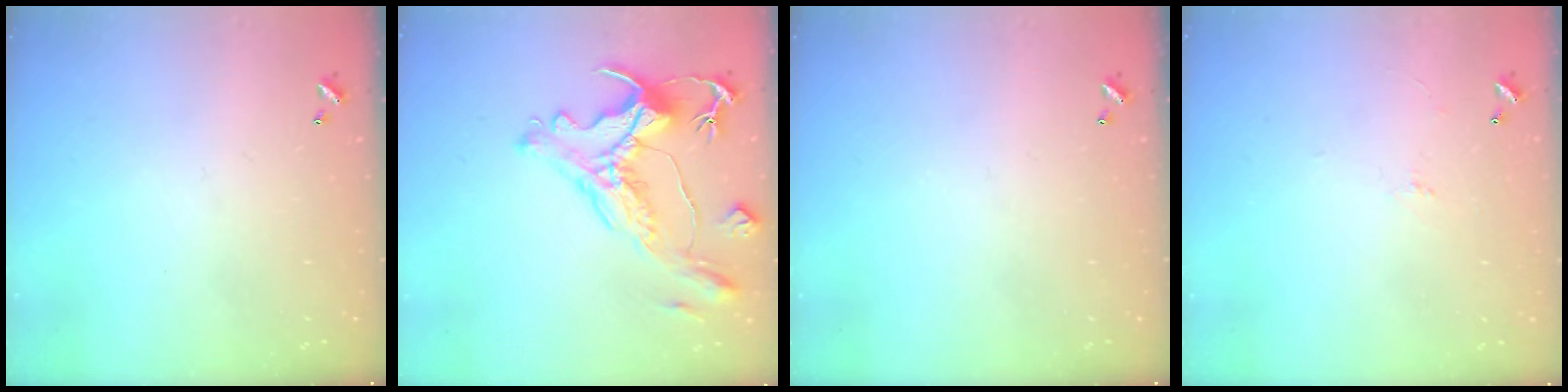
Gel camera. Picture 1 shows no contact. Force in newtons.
{"total": 2.8, "press": 2.4, "slide": 1.5}
{"total": 0.0}
{"total": 1.7, "press": 1.5, "slide": 0.8}